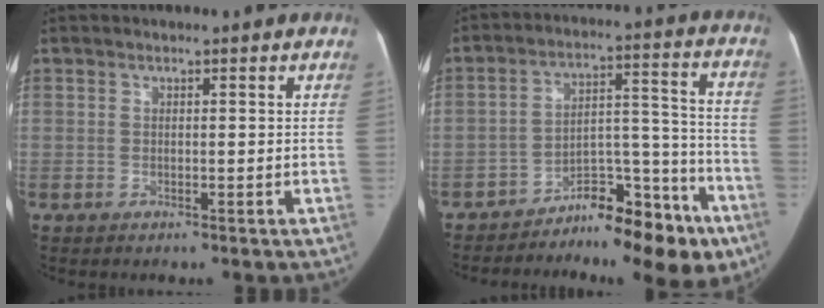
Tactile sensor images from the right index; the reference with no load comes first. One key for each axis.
{"total": 11.7, "fx": -8.5, "fy": 4.5, "fz": 6.7, "tx": -0.069, "ty": 0.069, "tz": -0.128}